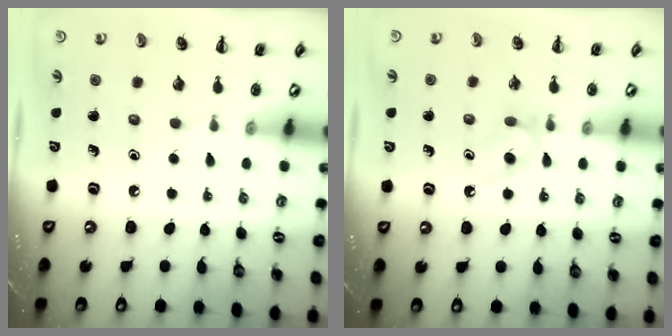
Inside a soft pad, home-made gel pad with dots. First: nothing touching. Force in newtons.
{"total": 4.6, "press": 4.4, "slide": 1.5}